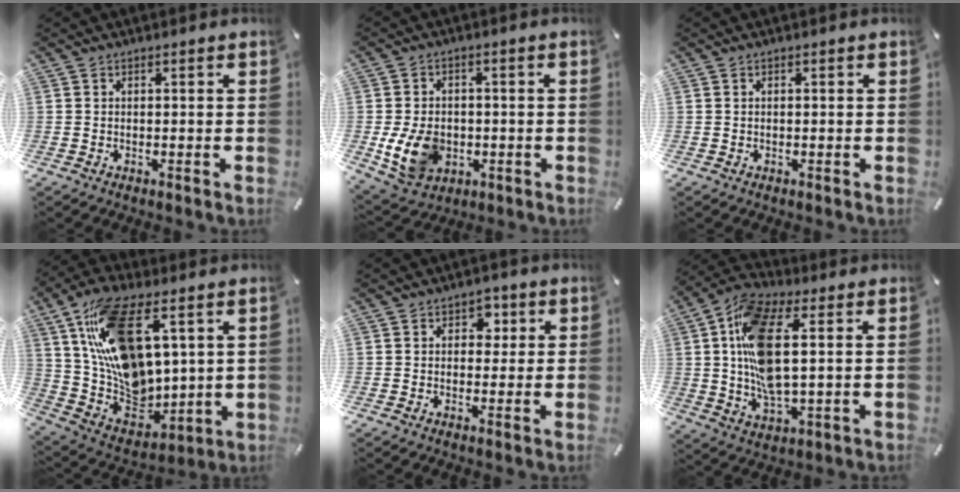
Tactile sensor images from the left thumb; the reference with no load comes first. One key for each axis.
{"total": 10.7, "fx": -2.1, "fy": 8.3, "fz": 6.5, "tx": -0.130, "ty": 0.009, "tz": -0.033}
{"total": 0.0}
{"total": 20.6, "fx": 8.4, "fy": 11.5, "fz": 14.8, "tx": -0.299, "ty": -0.039, "tz": 0.152}
{"total": 3.7, "fx": 1.2, "fy": 2.9, "fz": 2.0, "tx": -0.004, "ty": -0.009, "tz": 0.010}
{"total": 15.4, "fx": 2.7, "fy": 6.9, "fz": 13.5, "tx": -0.286, "ty": -0.009, "tz": 0.046}